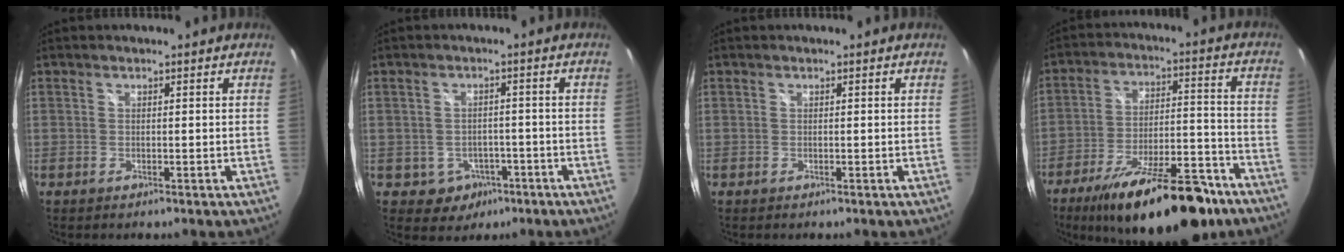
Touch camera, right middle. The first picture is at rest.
{"total": 5.1, "force": [-2.4, 4.4, 1.2], "torque": [-0.037, 0.011, -0.020]}
{"total": 0.0}
{"total": 22.7, "force": [-16.5, 7.4, 13.6], "torque": [-0.221, -0.011, -0.236]}